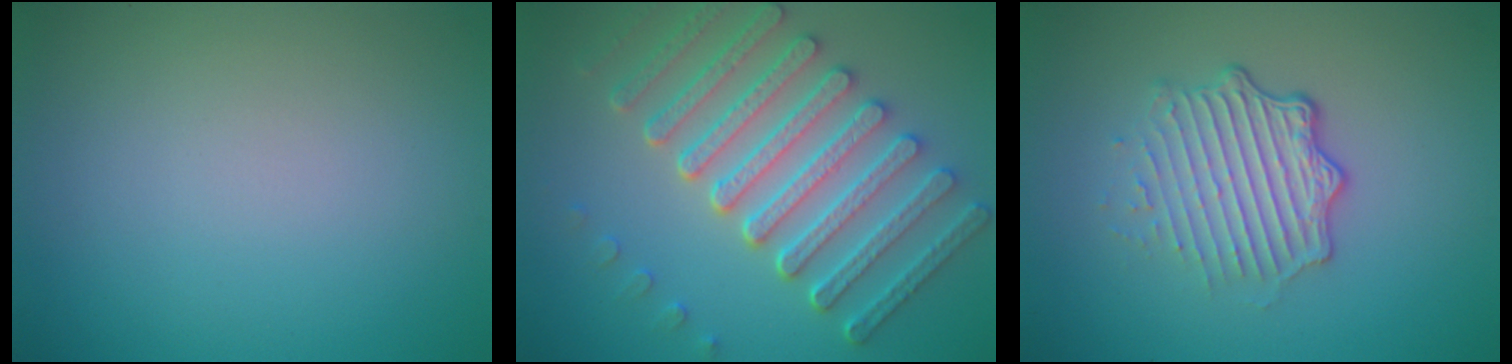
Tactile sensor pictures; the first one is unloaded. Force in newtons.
{"total": 7.7, "press": 6.1, "slide": 4.8}
{"total": 4.8, "press": 3.3, "slide": 3.4}